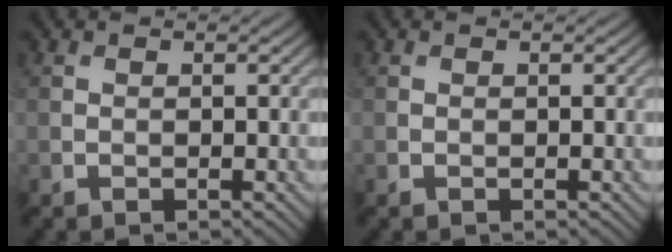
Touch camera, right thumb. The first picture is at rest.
{"total": 0.0}